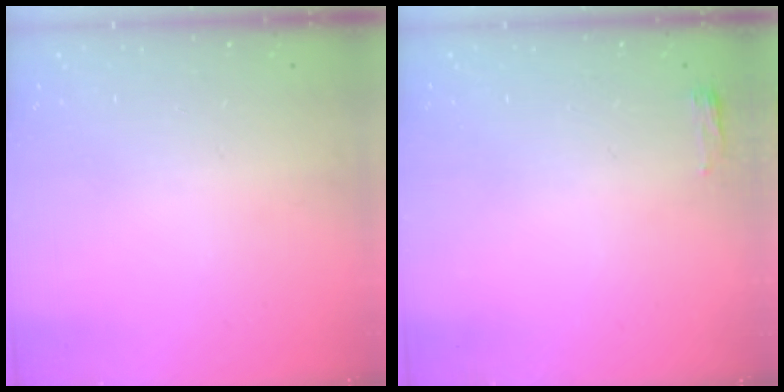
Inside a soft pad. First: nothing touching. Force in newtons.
{"total": 2.8, "press": 2.6, "slide": 1.1}